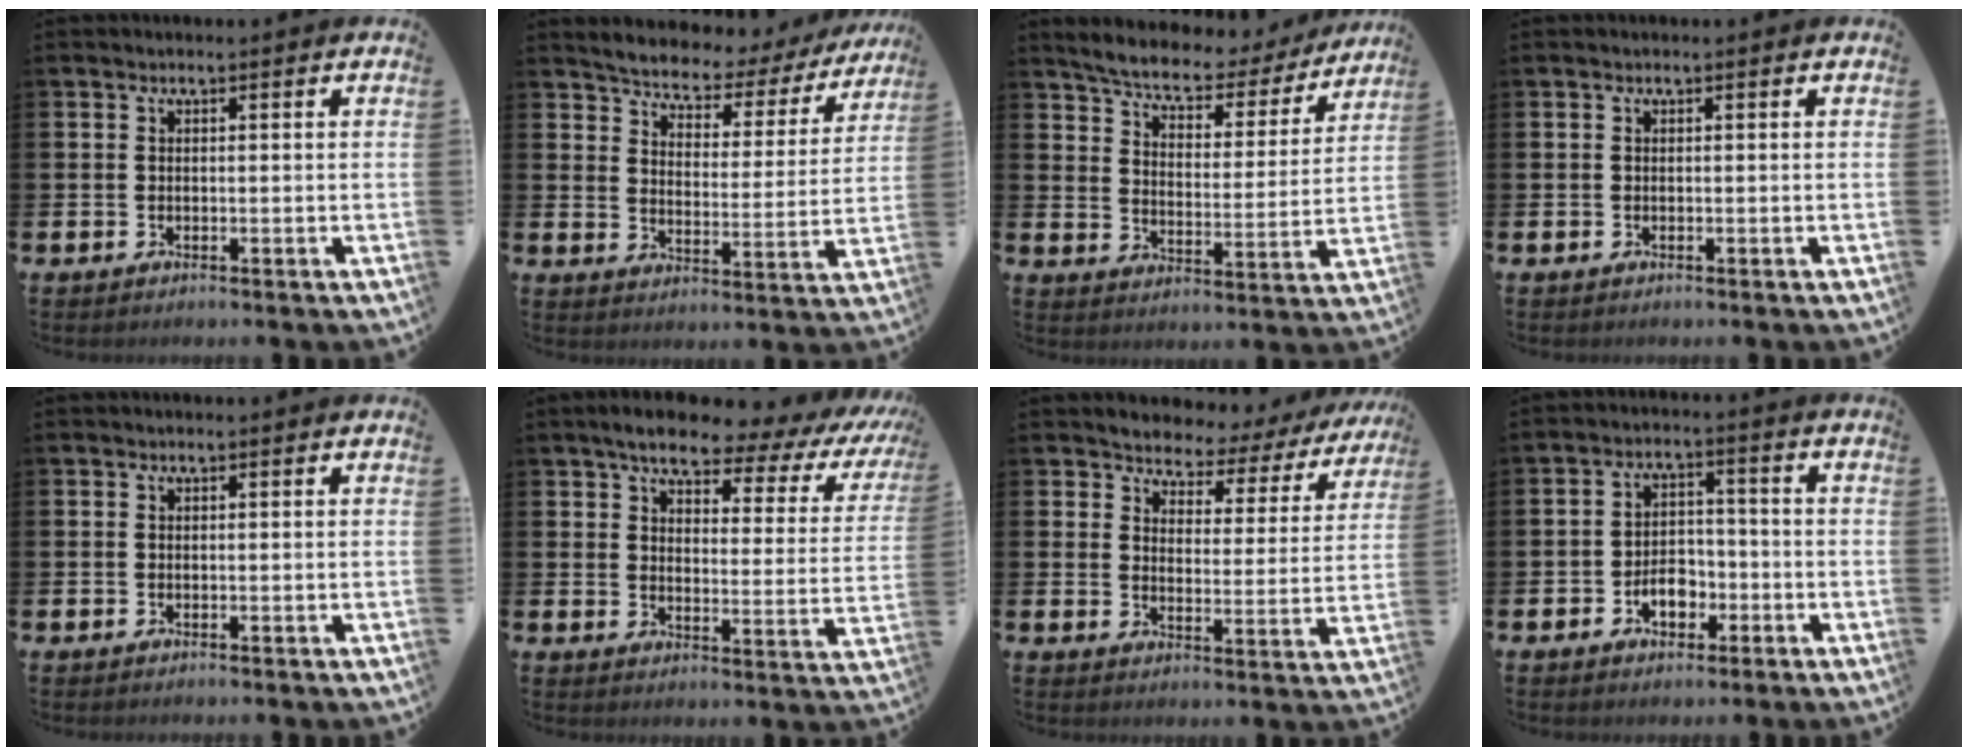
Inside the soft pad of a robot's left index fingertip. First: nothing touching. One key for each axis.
{"total": 5.1, "fx": 4.9, "fy": 1.4, "fz": 0.6, "tx": -0.044, "ty": -0.040, "tz": 0.079}
{"total": 6.7, "fx": 6.2, "fy": 1.7, "fz": 1.7, "tx": -0.061, "ty": -0.048, "tz": 0.103}
{"total": 0.0}
{"total": 0.0}
{"total": 6.4, "fx": 5.2, "fy": 2.0, "fz": 3.2, "tx": -0.067, "ty": -0.040, "tz": 0.078}
{"total": 3.4, "fx": 3.1, "fy": 1.3, "fz": -0.1, "tx": -0.027, "ty": -0.035, "tz": 0.045}
{"total": 4.3, "fx": -2.0, "fy": 2.8, "fz": 2.6, "tx": -0.043, "ty": 0.004, "tz": -0.041}